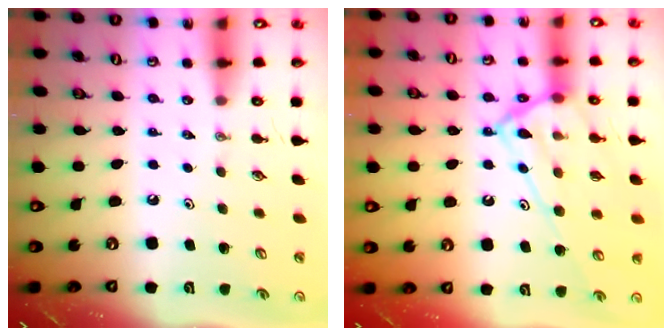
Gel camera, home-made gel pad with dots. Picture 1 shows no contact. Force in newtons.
{"total": 16.7, "press": 16.7, "slide": 1.4}